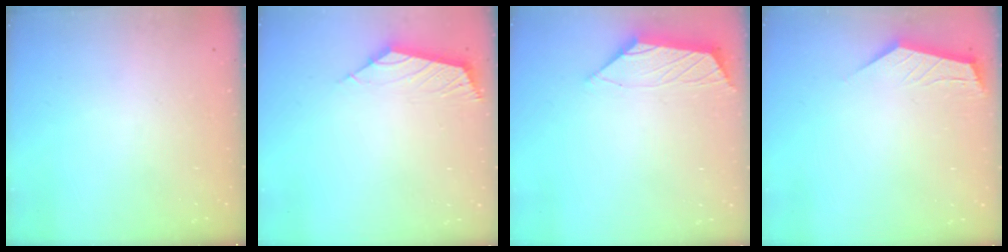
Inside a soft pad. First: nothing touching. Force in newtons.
{"total": 3.0, "press": 2.9, "slide": 0.8}
{"total": 1.6, "press": 1.5, "slide": 0.6}
{"total": 2.8, "press": 2.8, "slide": 0.4}